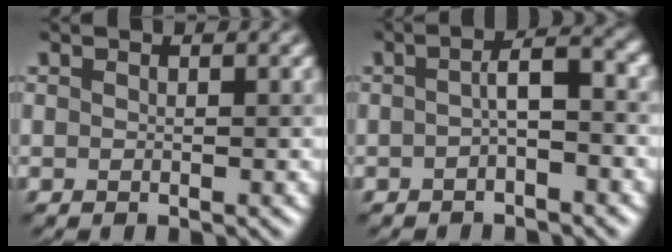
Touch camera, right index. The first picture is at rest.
{"total": 2.9, "force": [-0.4, 0.8, 2.8], "torque": [-0.047, 0.010, -0.010]}